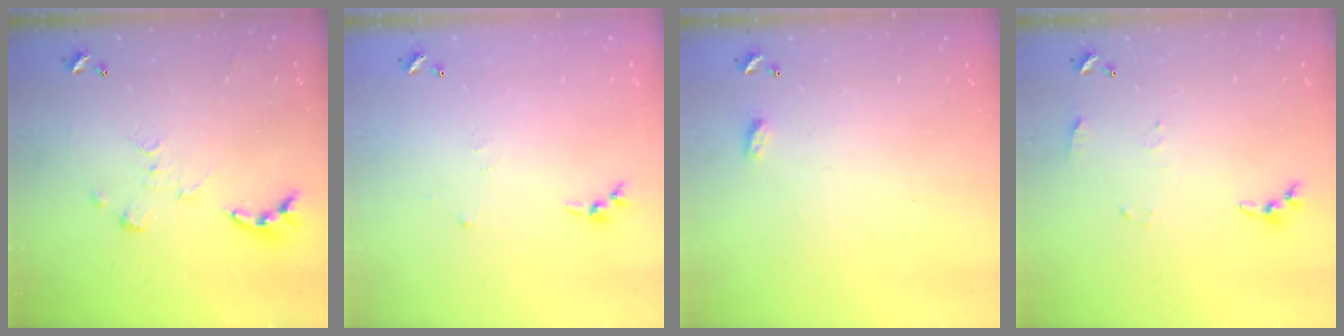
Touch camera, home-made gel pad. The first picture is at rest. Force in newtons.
{"total": 3.3, "press": 3.3, "slide": 0.5}
{"total": 3.1, "press": 3.0, "slide": 0.4}
{"total": 6.4, "press": 6.4, "slide": 0.7}